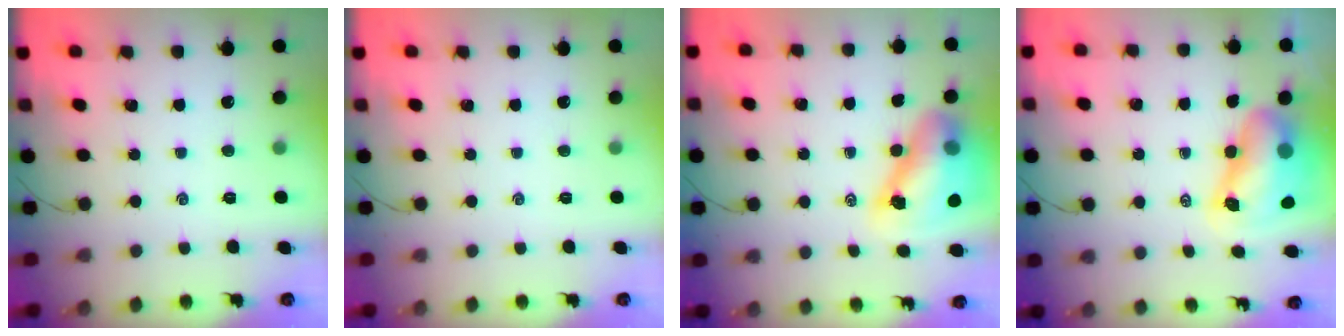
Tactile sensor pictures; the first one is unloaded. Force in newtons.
{"total": 0.0}
{"total": 14.6, "press": 14.0, "slide": 4.0}
{"total": 10.9, "press": 10.5, "slide": 3.0}